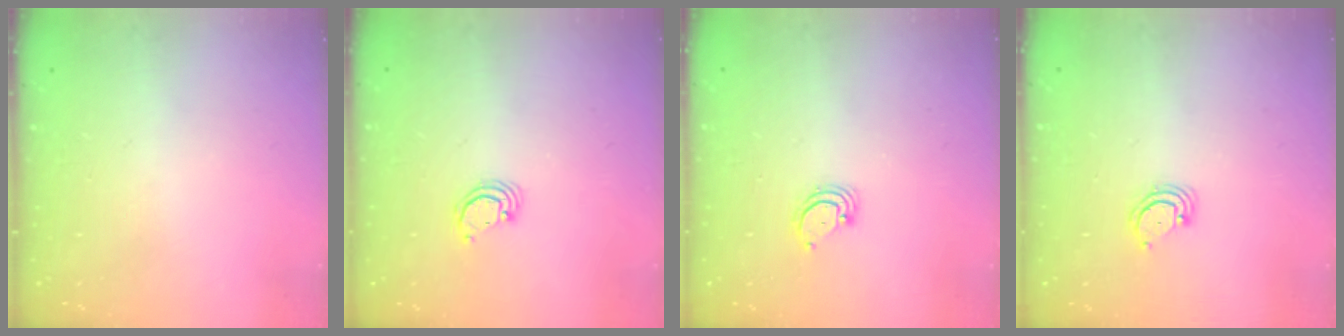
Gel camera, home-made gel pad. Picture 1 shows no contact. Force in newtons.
{"total": 2.6, "press": 2.6, "slide": 0.2}
{"total": 2.8, "press": 2.8, "slide": 0.2}
{"total": 3.3, "press": 3.3, "slide": 0.4}